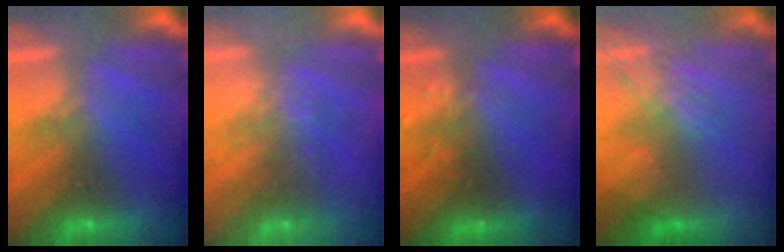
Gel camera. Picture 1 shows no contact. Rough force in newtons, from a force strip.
{"total": 7.0}
{"total": 2.9}
{"total": 2.7}